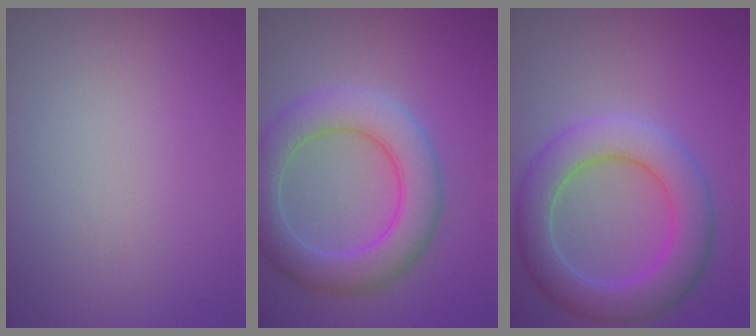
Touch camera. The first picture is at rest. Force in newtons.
{"total": 6.2, "press": 6.1, "slide": 0.5}
{"total": 6.3, "press": 6.3, "slide": 0.6}